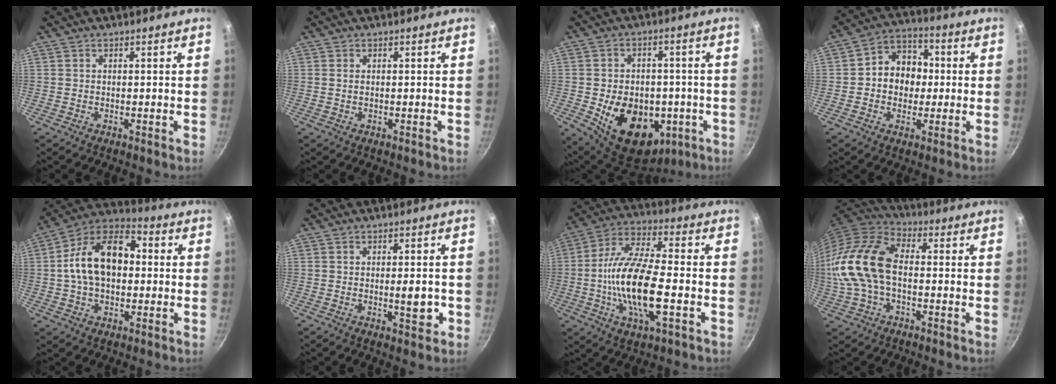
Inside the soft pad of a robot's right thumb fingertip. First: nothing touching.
{"total": 0.8, "force": [0.1, 0.4, 0.6], "torque": [-0.011, 0.001, 0.001]}
{"total": 19.2, "force": [-4.8, 13.8, 12.5], "torque": [-0.162, 0.014, -0.050]}
{"total": 10.8, "force": [0.1, 8.8, 6.2], "torque": [-0.049, 0.022, -0.014]}
{"total": 16.9, "force": [0.8, 11.1, 12.8], "torque": [-0.186, 0.038, -0.006]}
{"total": 4.6, "force": [-0.9, 1.8, 4.2], "torque": [-0.041, 0.002, -0.013]}
{"total": 17.8, "force": [-3.5, 6.4, 16.2], "torque": [-0.306, 0.026, -0.078]}
{"total": 17.7, "force": [-0.9, 10.9, 13.9], "torque": [-0.280, 0.035, -0.030]}